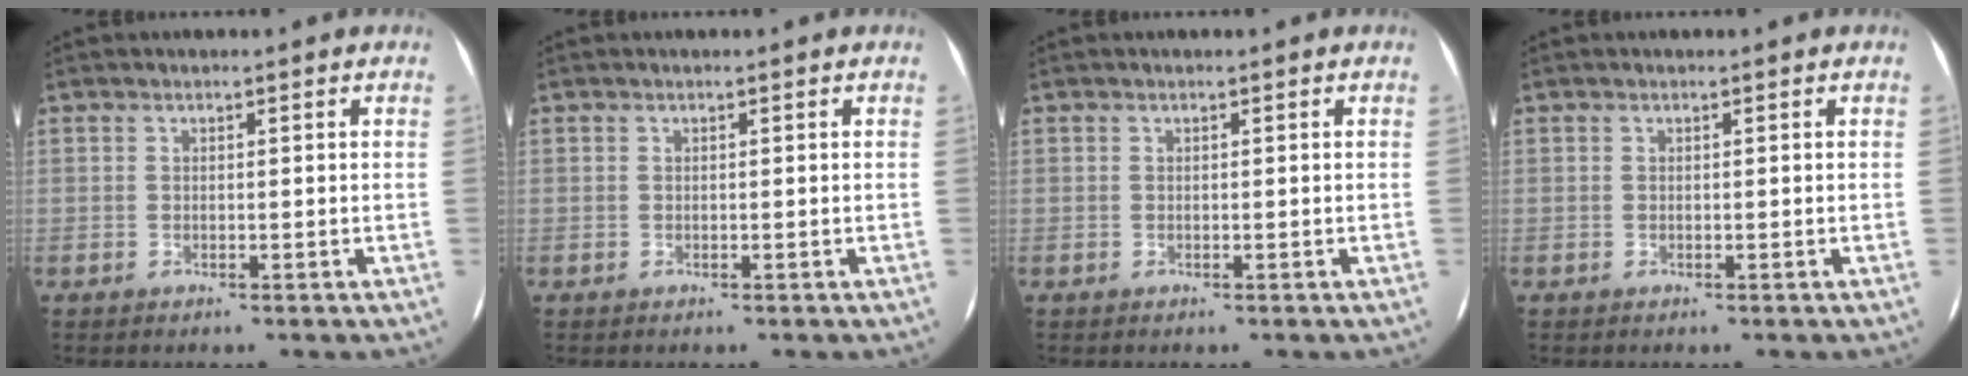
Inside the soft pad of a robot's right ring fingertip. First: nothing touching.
{"total": 0.0}
{"total": 0.0}
{"total": 0.0}